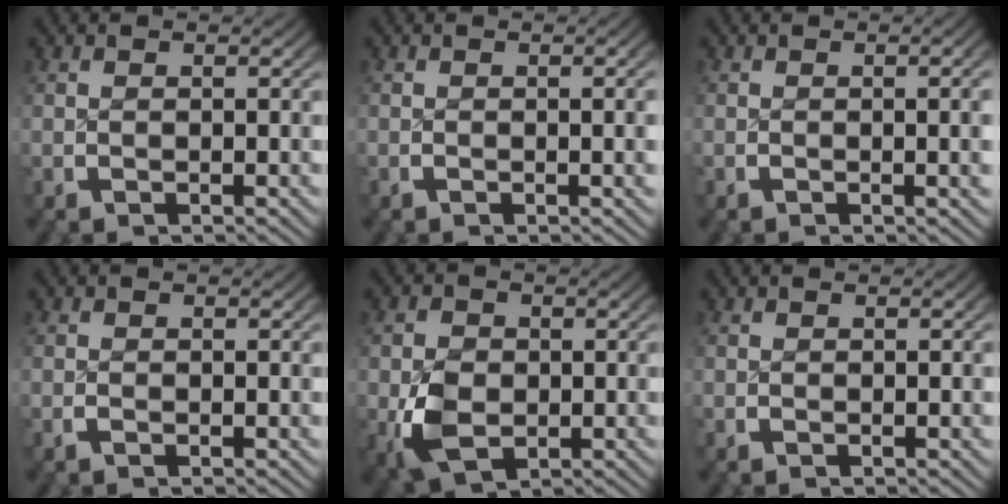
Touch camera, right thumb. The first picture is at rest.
{"total": 1.0, "force": [-0.3, -0.2, 1.0], "torque": [-0.014, 0.008, -0.006]}
{"total": 1.6, "force": [-0.3, 0.0, 1.6], "torque": [-0.018, 0.008, -0.007]}
{"total": 0.6, "force": [-0.5, 0.1, 0.1], "torque": [-0.003, -0.004, -0.011]}
{"total": 6.4, "force": [-1.5, 4.7, 4.1], "torque": [-0.091, -0.030, -0.010]}
{"total": 0.0}